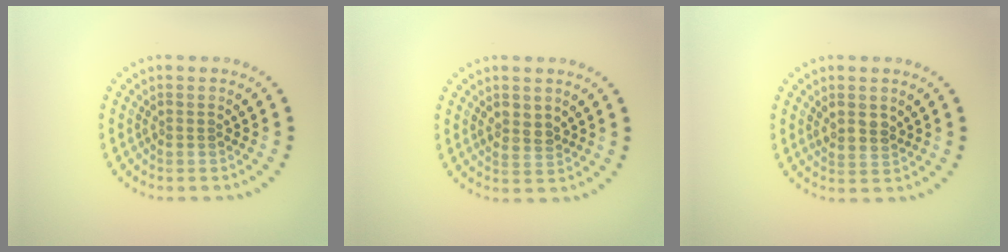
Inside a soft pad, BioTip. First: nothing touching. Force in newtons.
{"total": 1.7, "press": 1.5, "slide": 0.7}
{"total": 1.6, "press": 1.4, "slide": 0.8}